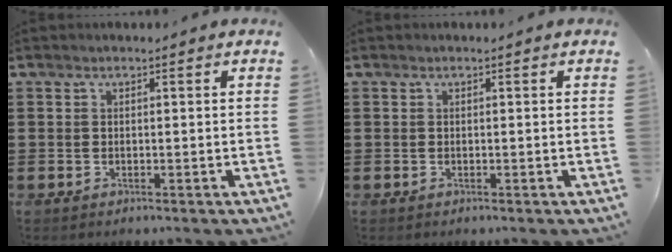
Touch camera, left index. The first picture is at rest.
{"total": 0.0}